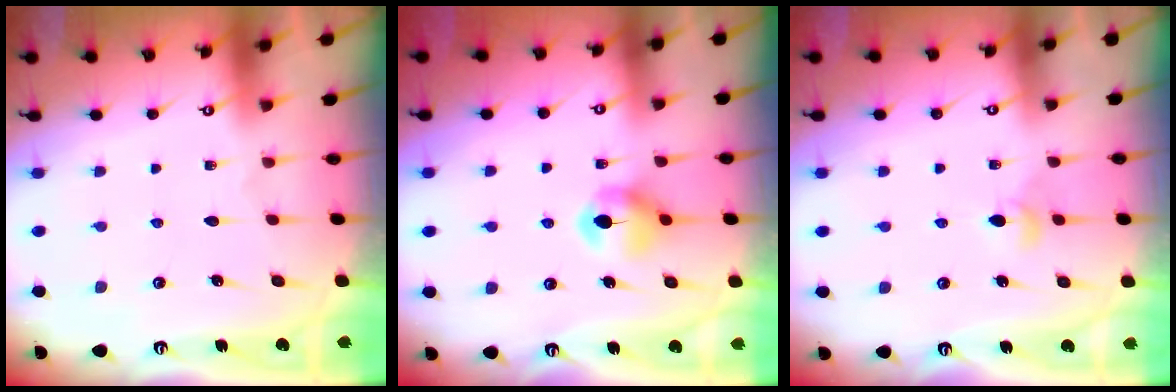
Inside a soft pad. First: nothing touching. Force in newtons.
{"total": 6.4, "press": 6.3, "slide": 0.8}
{"total": 3.9, "press": 3.8, "slide": 0.8}